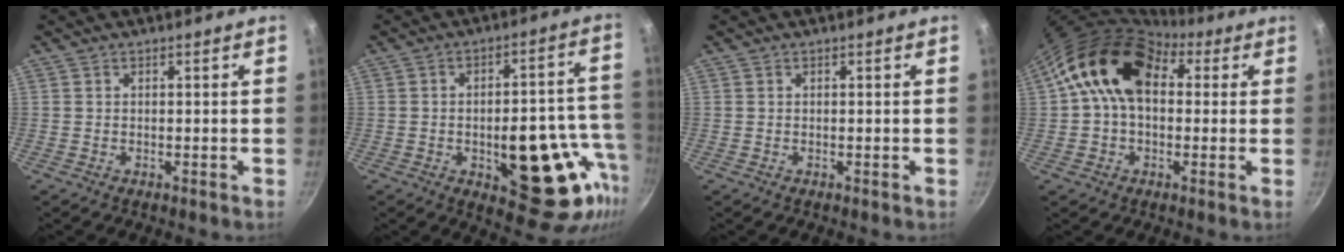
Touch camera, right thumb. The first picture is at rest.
{"total": 19.6, "force": [-5.3, 8.9, 16.7], "torque": [-0.155, 0.023, -0.065]}
{"total": 0.0}
{"total": 14.9, "force": [3.2, 10.3, 10.3], "torque": [-0.141, 0.023, 0.035]}